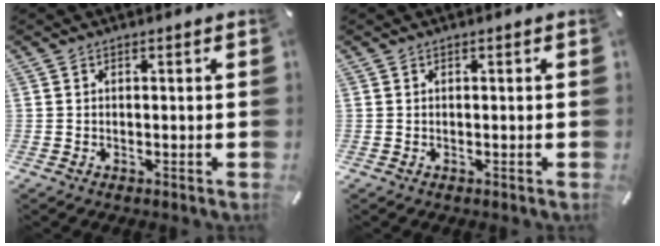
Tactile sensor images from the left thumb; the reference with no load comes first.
{"total": 0.0}